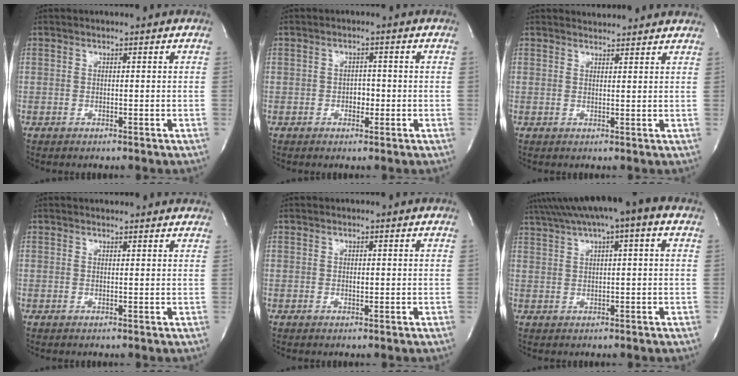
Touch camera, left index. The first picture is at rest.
{"total": 1.9, "force": [-0.6, 1.2, 1.3], "torque": [-0.016, 0.004, -0.008]}
{"total": 4.9, "force": [4.8, 0.8, 0.7], "torque": [-0.016, 0.016, 0.052]}
{"total": 5.6, "force": [5.4, 0.9, 1.2], "torque": [-0.016, 0.012, 0.050]}
{"total": 0.5, "force": [0.0, 0.3, 0.4], "torque": [-0.008, -0.001, 0.000]}
{"total": 10.7, "force": [6.5, 1.0, 8.5], "torque": [-0.146, 0.046, 0.096]}